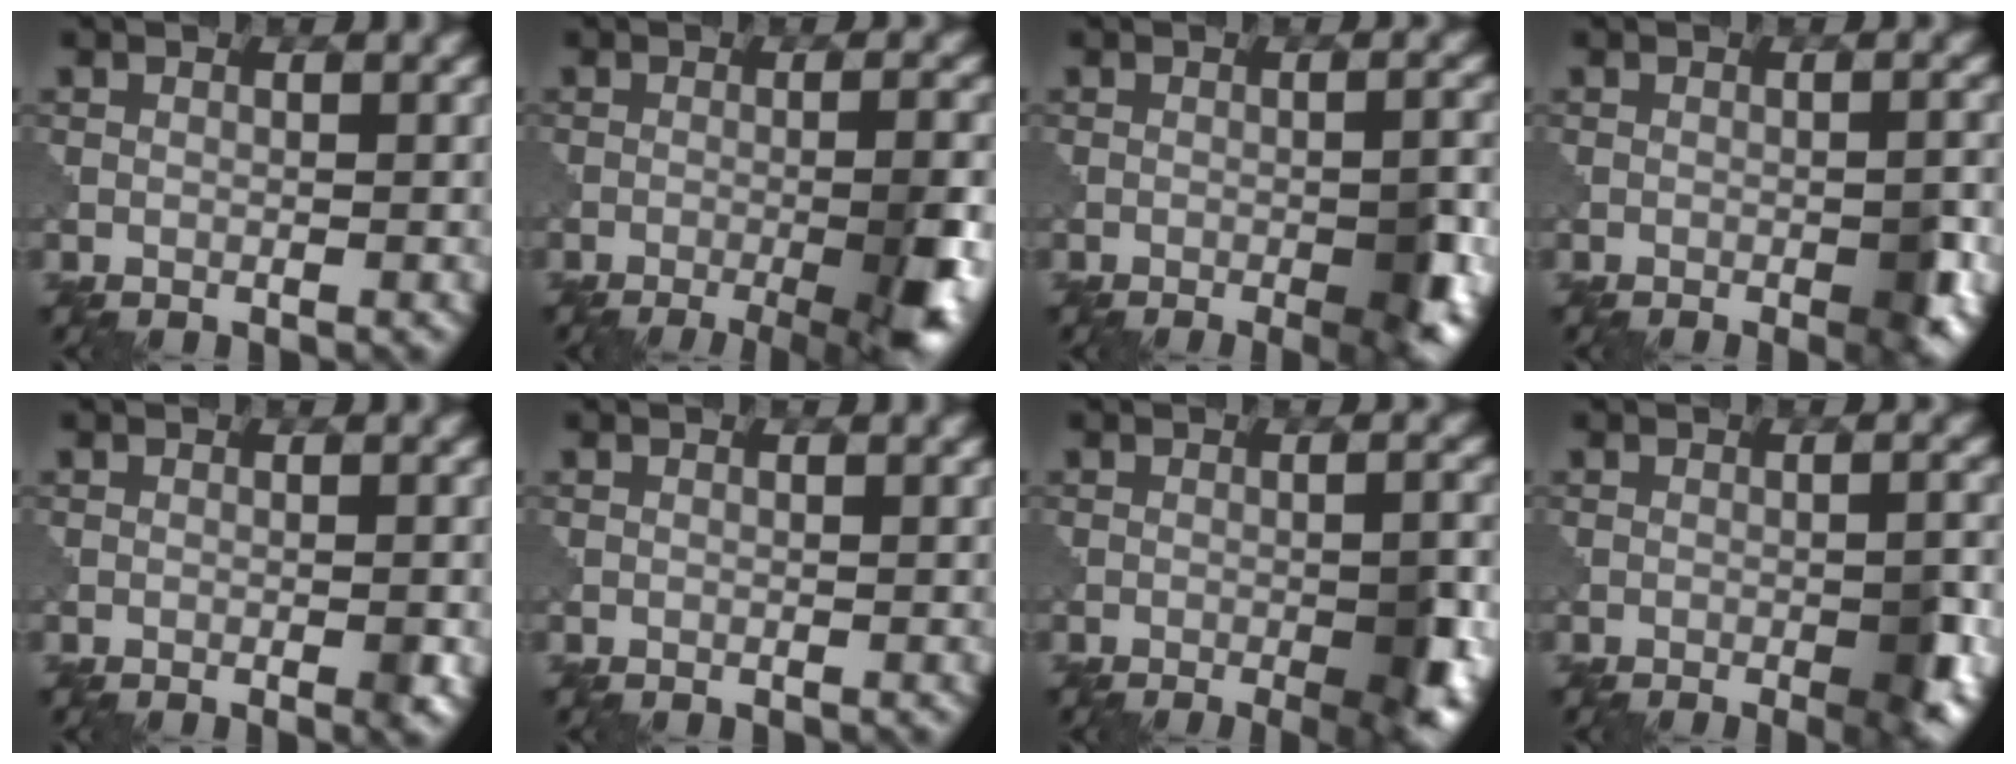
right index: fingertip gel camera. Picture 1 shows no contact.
{"total": 9.0, "force": [-3.6, 2.6, 7.8], "torque": [-0.096, 0.000, -0.042]}
{"total": 5.2, "force": [-1.8, 1.2, 4.7], "torque": [-0.072, -0.003, -0.020]}
{"total": 3.2, "force": [-1.3, 0.8, 2.9], "torque": [-0.046, -0.001, -0.018]}
{"total": 1.2, "force": [-0.4, 0.3, 1.1], "torque": [-0.018, -0.001, -0.006]}
{"total": 0.0}
{"total": 5.9, "force": [-1.9, 1.5, 5.4], "torque": [-0.077, -0.005, -0.020]}
{"total": 4.4, "force": [-1.6, 1.0, 3.9], "torque": [-0.061, -0.001, -0.020]}